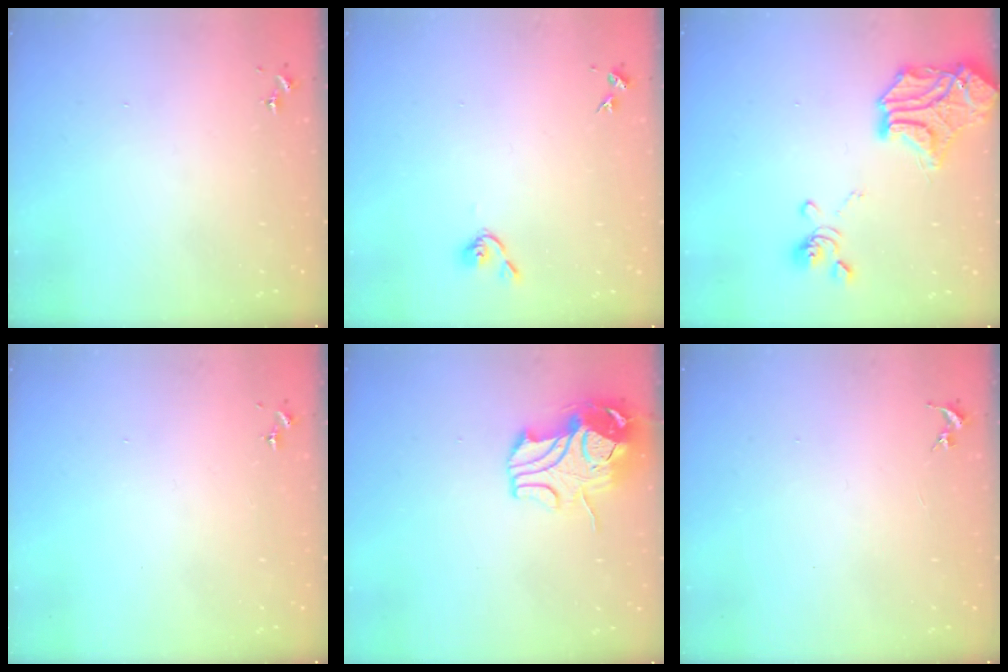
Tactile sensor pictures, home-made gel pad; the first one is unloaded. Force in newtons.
{"total": 4.0, "press": 3.9, "slide": 0.7}
{"total": 19.3, "press": 19.0, "slide": 3.0}
{"total": 0.0}
{"total": 12.8, "press": 12.7, "slide": 1.7}
{"total": 0.0}